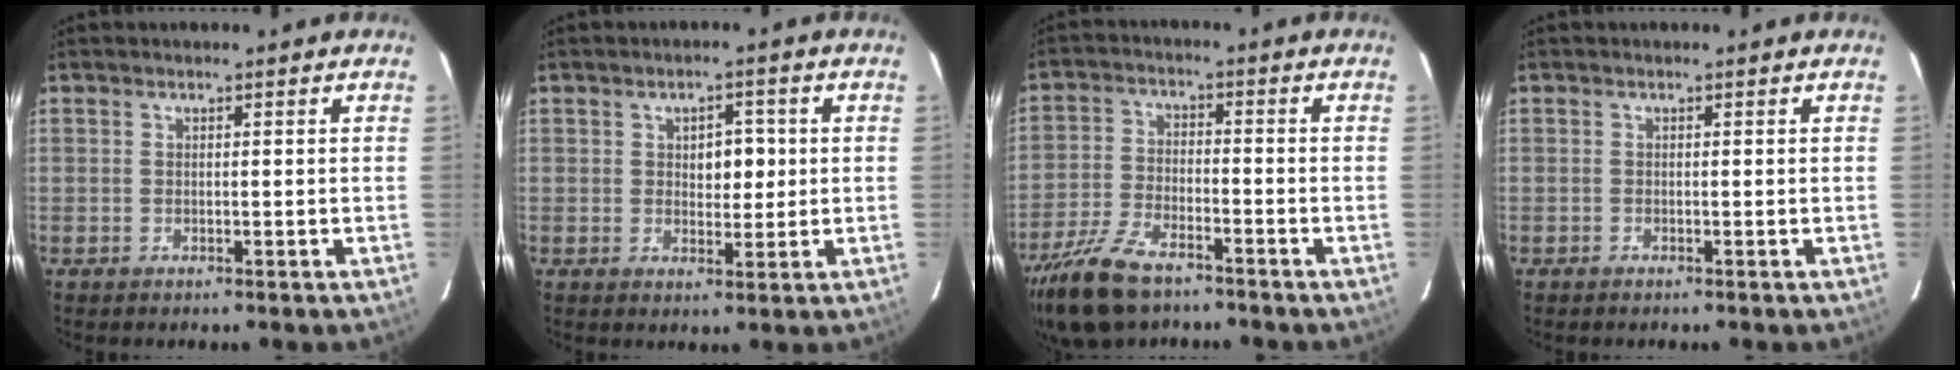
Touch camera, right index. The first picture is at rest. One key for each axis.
{"total": 4.1, "fx": 0.6, "fy": 2.4, "fz": 3.3, "tx": -0.043, "ty": 0.006, "tz": 0.013}
{"total": 10.3, "fx": -7.6, "fy": 3.5, "fz": 5.9, "tx": -0.127, "ty": -0.018, "tz": -0.140}
{"total": 0.0}